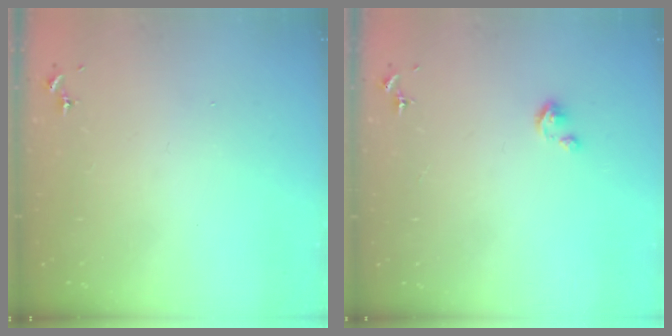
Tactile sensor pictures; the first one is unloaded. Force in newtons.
{"total": 3.0, "press": 2.9, "slide": 0.2}